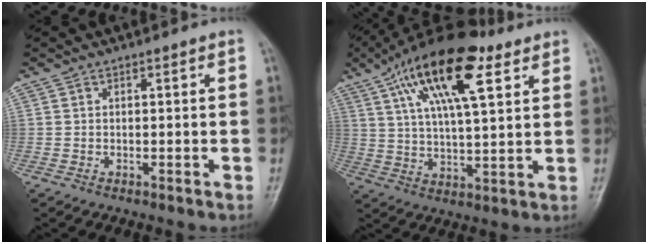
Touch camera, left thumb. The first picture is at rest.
{"total": 19.4, "force": [9.5, 7.0, 15.4], "torque": [-0.253, -0.010, 0.163]}